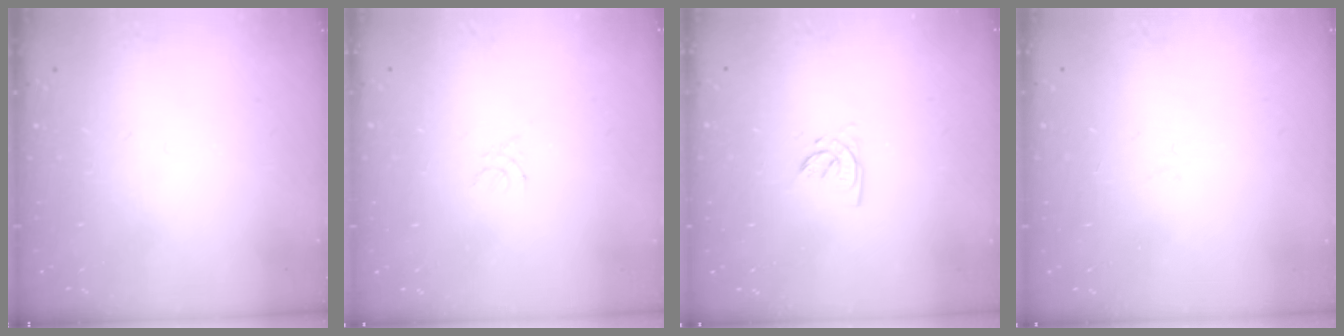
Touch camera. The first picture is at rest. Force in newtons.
{"total": 1.4, "press": 1.4, "slide": 0.3}
{"total": 3.5, "press": 3.5, "slide": 0.2}
{"total": 0.9, "press": 0.9, "slide": 0.2}